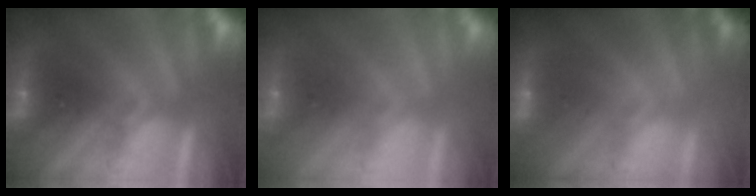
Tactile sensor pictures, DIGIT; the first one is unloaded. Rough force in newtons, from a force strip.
{"total": 5.8}
{"total": 2.3}